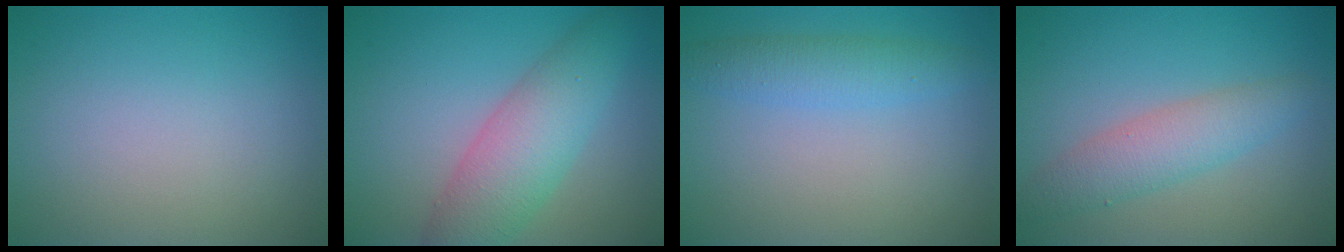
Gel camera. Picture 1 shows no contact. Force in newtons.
{"total": 6.0, "press": 6.0, "slide": 0.2}
{"total": 2.8, "press": 2.8, "slide": 0.0}
{"total": 3.6, "press": 3.6, "slide": 0.1}